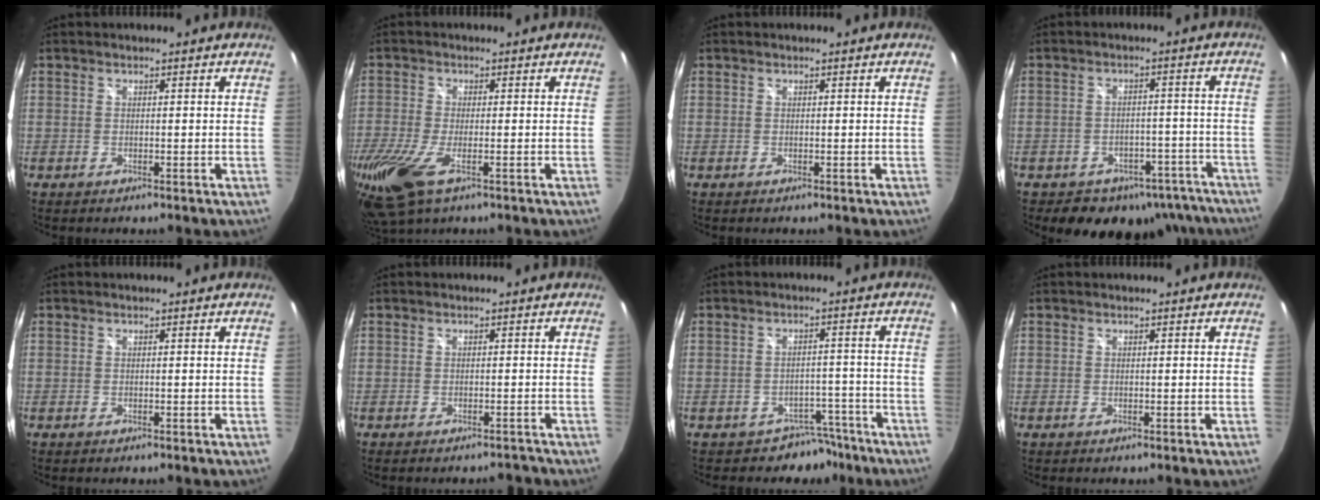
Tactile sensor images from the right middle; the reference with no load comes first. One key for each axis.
{"total": 14.4, "fx": -7.2, "fy": 5.6, "fz": 11.2, "tx": -0.256, "ty": -0.064, "tz": -0.131}
{"total": 0.0}
{"total": 15.2, "fx": -11.3, "fy": 9.0, "fz": 4.6, "tx": -0.091, "ty": 0.026, "tz": -0.113}
{"total": 0.0}
{"total": 2.1, "fx": -2.0, "fy": 0.4, "fz": 0.1, "tx": 0.001, "ty": -0.004, "tz": -0.020}
{"total": 5.9, "fx": -4.6, "fy": 3.8, "fz": 0.2, "tx": 0.001, "ty": 0.033, "tz": -0.056}
{"total": 0.0}